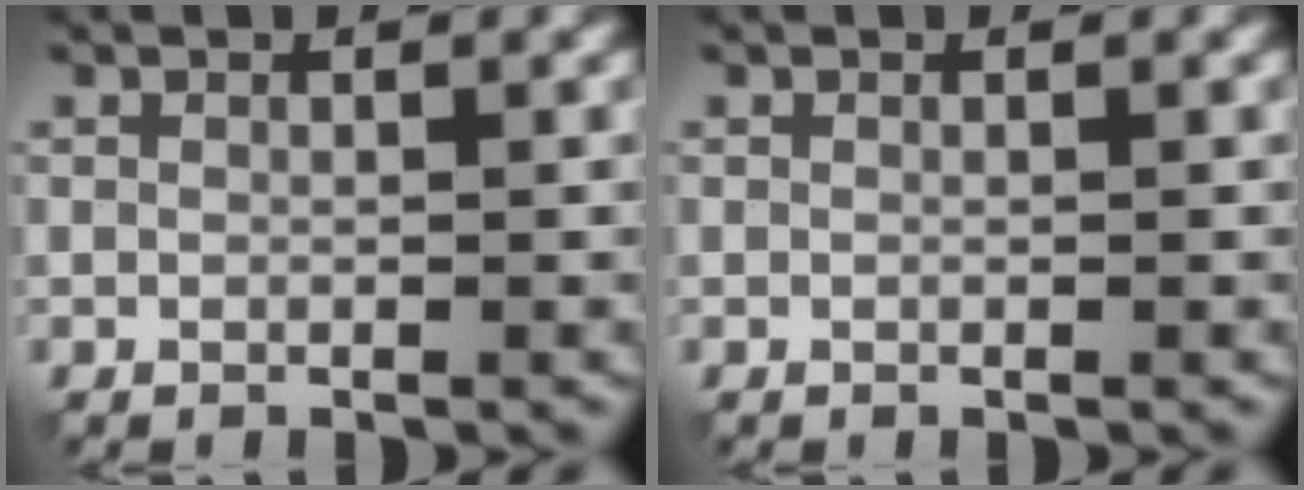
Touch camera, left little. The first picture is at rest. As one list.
[{"total": 0.0}]